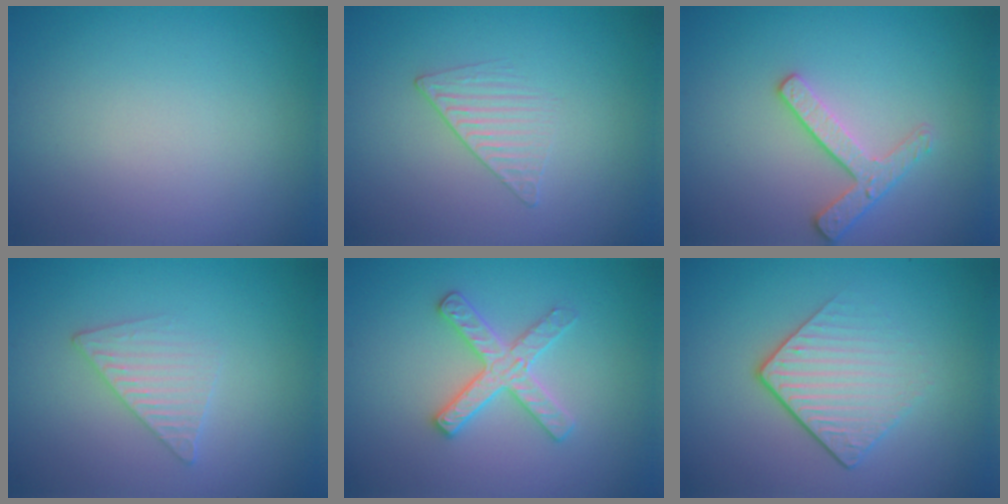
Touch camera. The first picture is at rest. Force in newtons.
{"total": 1.5, "press": 0.7, "slide": 1.3}
{"total": 2.4, "press": 2.3, "slide": 0.5}
{"total": 2.4, "press": 2.3, "slide": 0.2}
{"total": 2.9, "press": 2.9, "slide": 0.5}
{"total": 4.3, "press": 2.6, "slide": 3.5}